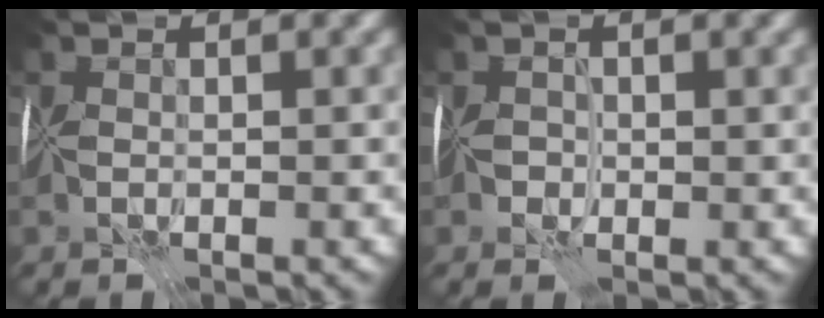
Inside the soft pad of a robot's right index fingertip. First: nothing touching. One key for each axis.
{"total": 0.8, "fx": 0.0, "fy": -0.2, "fz": -0.8, "tx": 0.023, "ty": 0.001, "tz": -0.002}